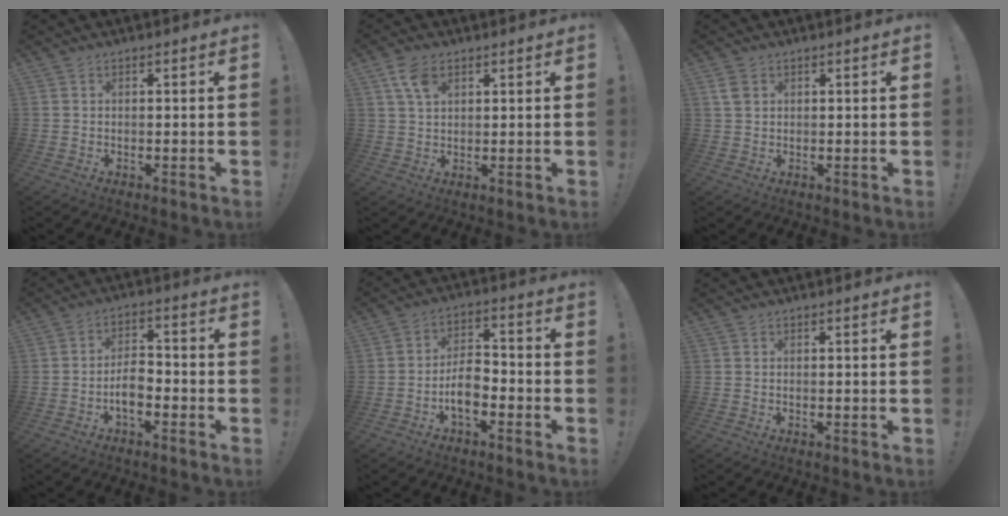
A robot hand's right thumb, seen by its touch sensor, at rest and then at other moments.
{"total": 6.1, "force": [2.9, 3.6, 4.1], "torque": [-0.074, -0.002, 0.057]}
{"total": 3.0, "force": [1.4, 2.0, 1.9], "torque": [-0.031, 0.000, 0.027]}
{"total": 6.4, "force": [-2.7, 3.5, 4.7], "torque": [-0.083, 0.004, -0.051]}
{"total": 8.0, "force": [-3.5, 4.4, 5.7], "torque": [-0.103, 0.009, -0.065]}
{"total": 0.0}